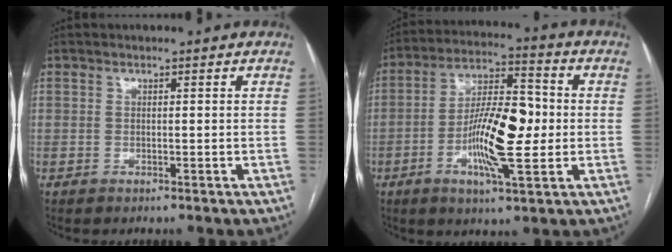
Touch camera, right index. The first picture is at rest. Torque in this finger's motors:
{"motor_torque": [0.81, -0.48, 0.28, 0.08]}